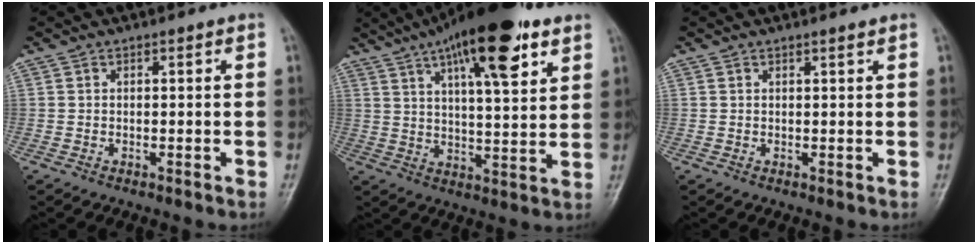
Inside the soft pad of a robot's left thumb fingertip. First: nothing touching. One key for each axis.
{"total": 19.4, "fx": 10.6, "fy": 5.8, "fz": 15.1, "tx": -0.221, "ty": -0.025, "tz": 0.165}
{"total": 0.7, "fx": 0.7, "fy": 0.0, "fz": 0.3, "tx": -0.005, "ty": -0.006, "tz": 0.012}